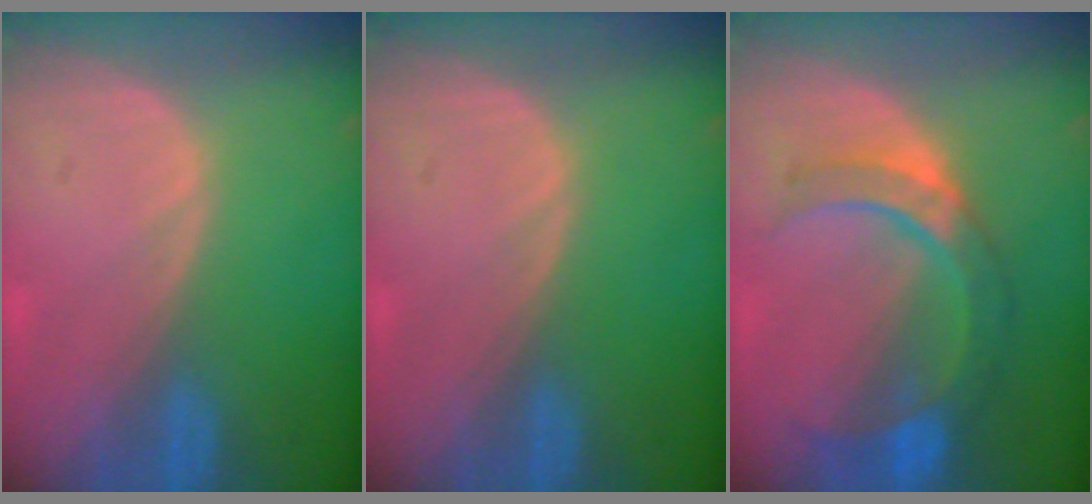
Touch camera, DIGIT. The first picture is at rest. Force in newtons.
{"total": 0.0}
{"total": 8.3, "press": 7.9, "slide": 2.5}